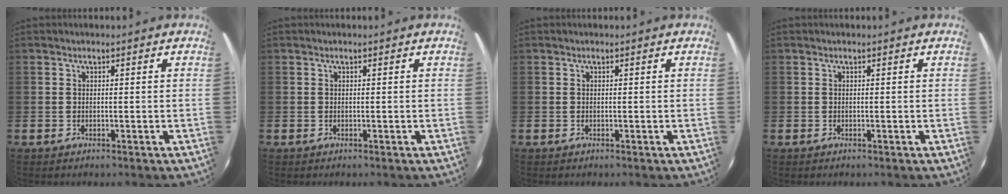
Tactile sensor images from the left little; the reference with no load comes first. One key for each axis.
{"total": 0.0}
{"total": 0.0}
{"total": 0.0}